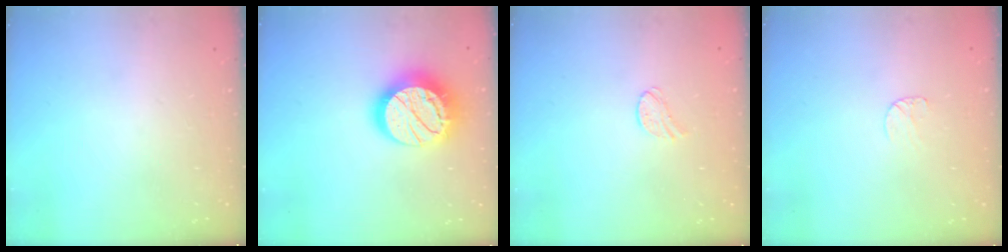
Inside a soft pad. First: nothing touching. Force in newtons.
{"total": 19.3, "press": 19.2, "slide": 1.1}
{"total": 6.1, "press": 6.1, "slide": 0.6}
{"total": 4.4, "press": 4.4, "slide": 0.4}